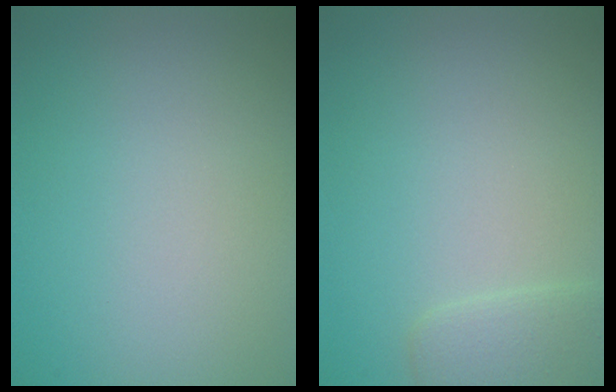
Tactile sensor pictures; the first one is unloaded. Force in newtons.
{"total": 2.1, "press": 2.1, "slide": 0.1}